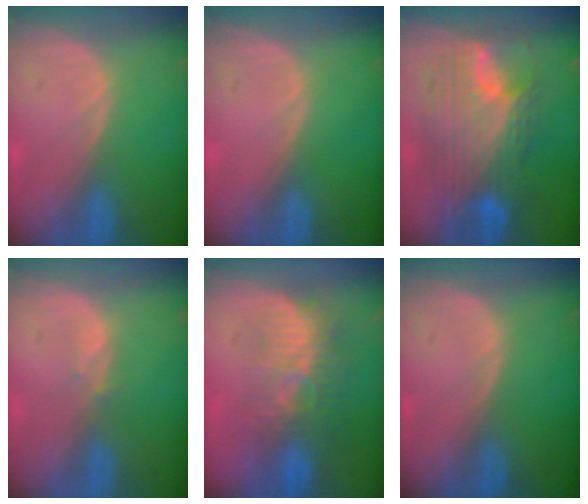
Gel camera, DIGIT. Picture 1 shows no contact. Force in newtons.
{"total": 0.0}
{"total": 11.9, "press": 11.8, "slide": 1.0}
{"total": 0.8, "press": 0.8, "slide": 0.3}
{"total": 9.1, "press": 8.3, "slide": 3.8}
{"total": 0.0}